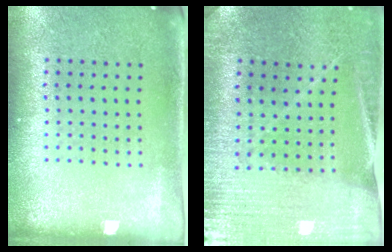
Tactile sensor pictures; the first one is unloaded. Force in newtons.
{"total": 1.4, "press": 1.4, "slide": 0.2}